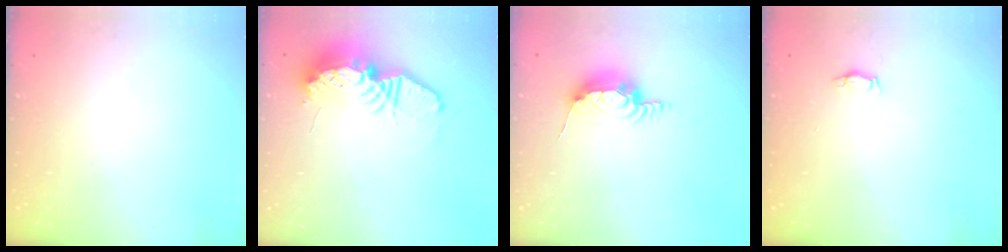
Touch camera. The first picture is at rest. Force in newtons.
{"total": 15.2, "press": 15.1, "slide": 1.5}
{"total": 10.3, "press": 10.2, "slide": 1.0}
{"total": 2.8, "press": 2.8, "slide": 0.4}